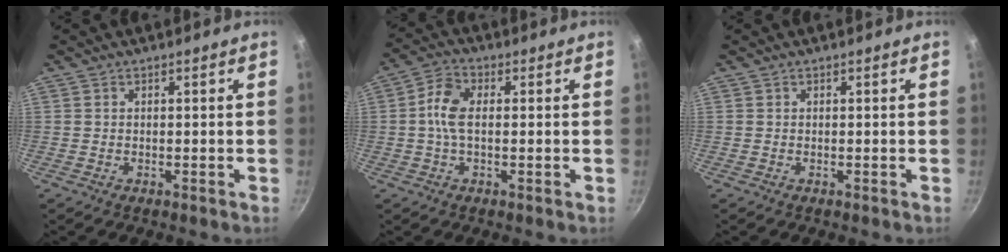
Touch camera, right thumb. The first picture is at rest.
{"total": 6.0, "force": [0.2, 3.1, 5.2], "torque": [-0.115, 0.017, -0.006]}
{"total": 0.0}